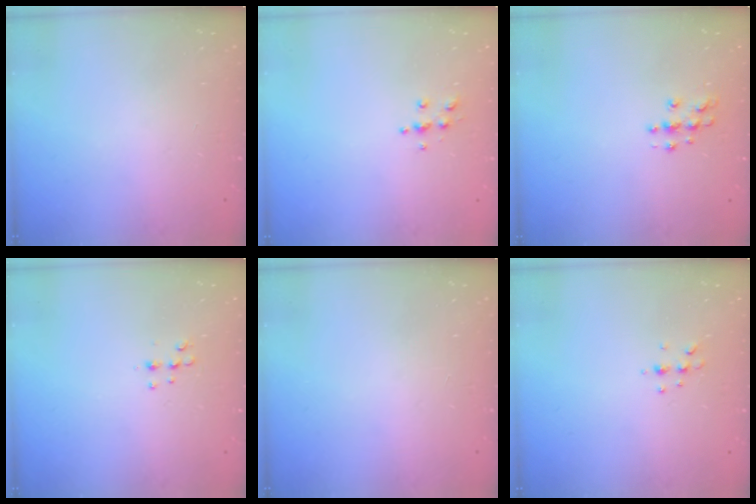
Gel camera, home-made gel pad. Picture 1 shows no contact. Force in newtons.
{"total": 4.9, "press": 4.9, "slide": 0.5}
{"total": 4.5, "press": 4.4, "slide": 0.4}
{"total": 5.3, "press": 5.2, "slide": 0.8}
{"total": 0.0}
{"total": 4.5, "press": 4.4, "slide": 0.8}